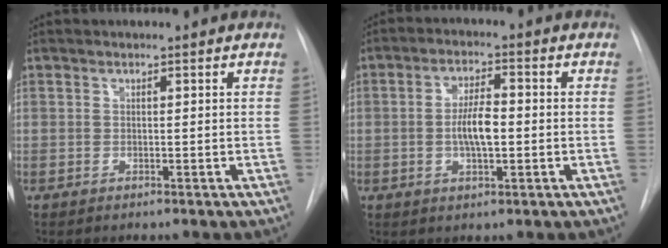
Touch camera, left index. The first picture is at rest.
{"total": 5.8, "force": [-0.6, 1.7, 5.5], "torque": [-0.106, 0.004, -0.013]}